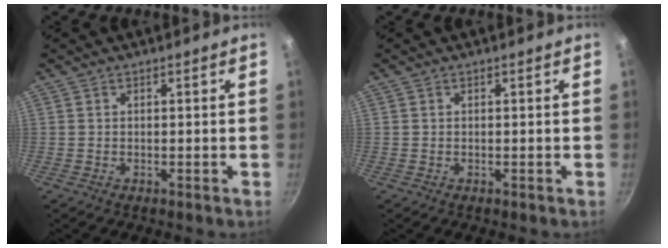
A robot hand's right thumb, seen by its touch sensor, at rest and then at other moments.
{"total": 0.0}